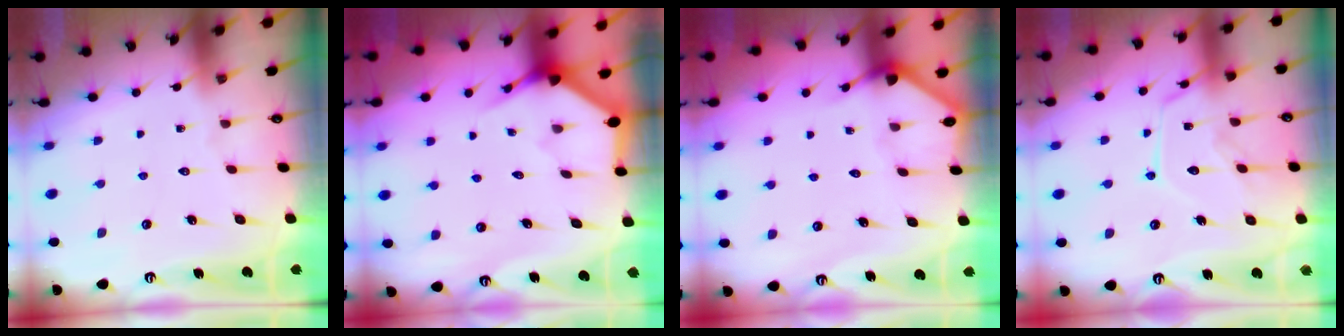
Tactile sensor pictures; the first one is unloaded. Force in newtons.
{"total": 3.5, "press": 3.4, "slide": 0.2}
{"total": 2.7, "press": 2.7, "slide": 0.1}
{"total": 12.8, "press": 12.7, "slide": 1.2}